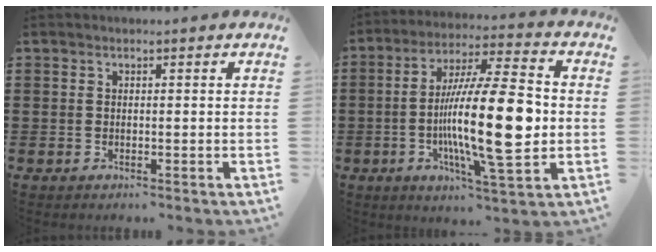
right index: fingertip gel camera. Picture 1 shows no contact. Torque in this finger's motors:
{"motor_torque": [2.14, 0.00, 1.05, 0.21]}